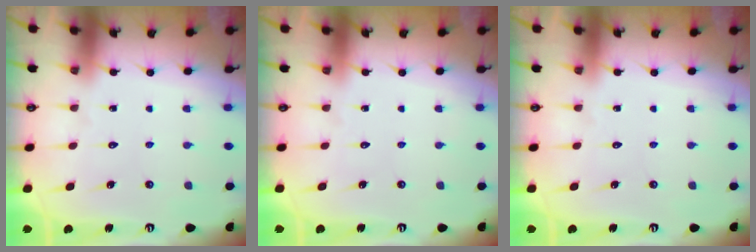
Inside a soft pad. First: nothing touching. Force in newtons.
{"total": 0.0}
{"total": 0.0}